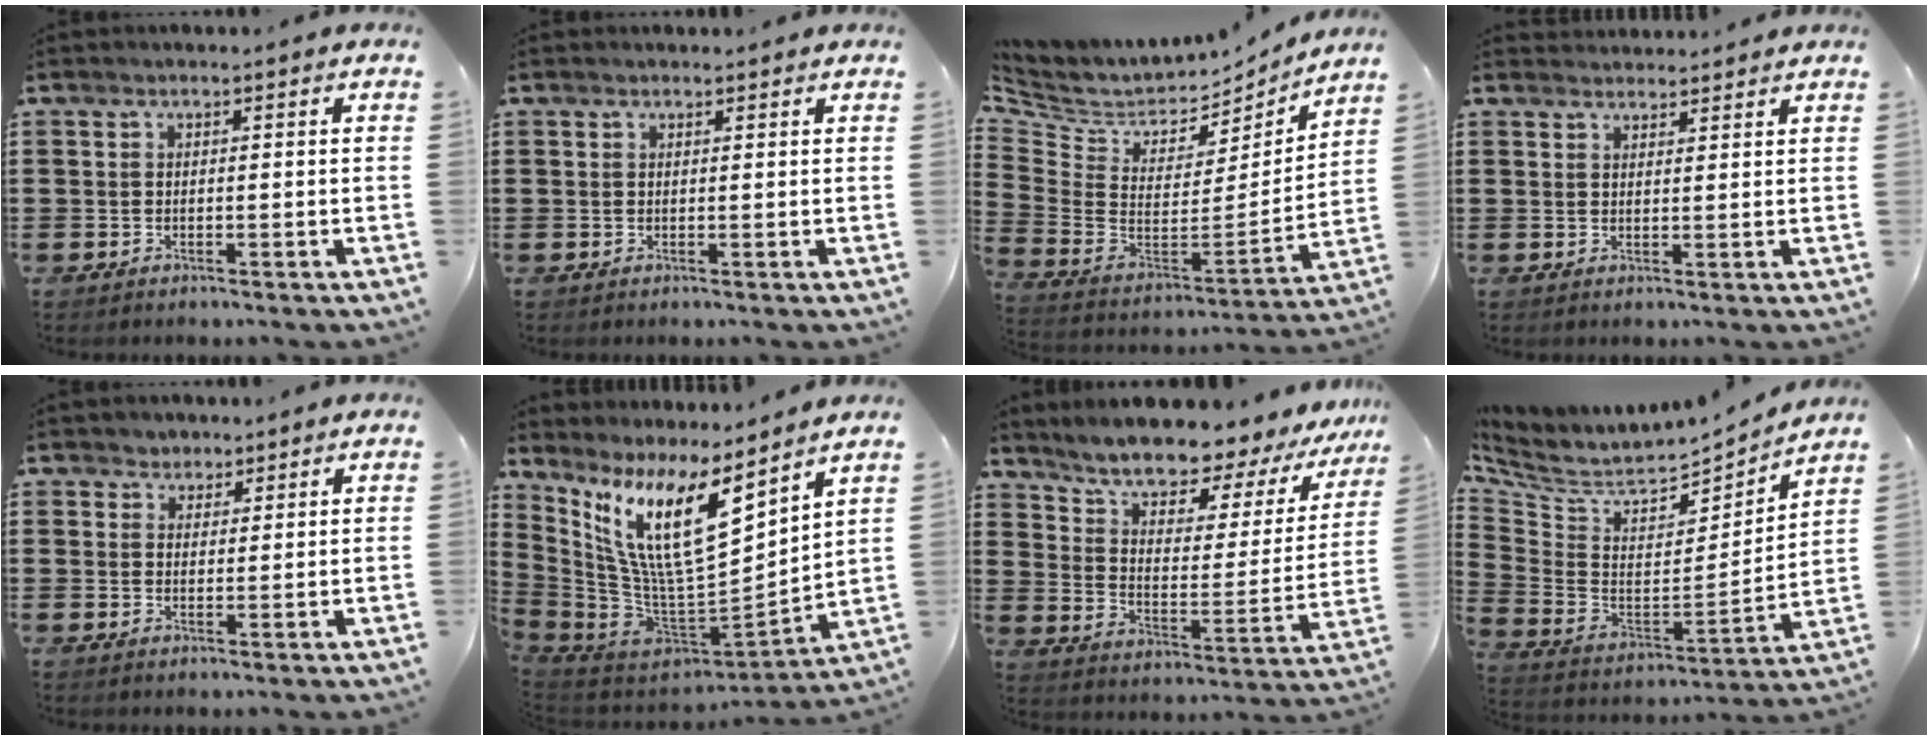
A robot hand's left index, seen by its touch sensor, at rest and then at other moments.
{"total": 0.8, "force": [0.7, 0.1, 0.1], "torque": [-0.005, -0.001, 0.015]}
{"total": 4.7, "force": [3.9, 2.6, 0.7], "torque": [-0.048, -0.043, 0.067]}
{"total": 2.1, "force": [2.0, 0.2, -0.2], "torque": [-0.002, -0.002, 0.040]}
{"total": 2.3, "force": [1.7, 1.5, -0.2], "torque": [-0.006, 0.009, 0.032]}
{"total": 15.0, "force": [7.7, 3.8, 12.3], "torque": [-0.281, -0.050, 0.128]}
{"total": 5.6, "force": [5.2, 0.9, 1.9], "torque": [-0.064, -0.037, 0.083]}
{"total": 5.5, "force": [4.9, 1.6, 1.8], "torque": [-0.070, -0.053, 0.079]}